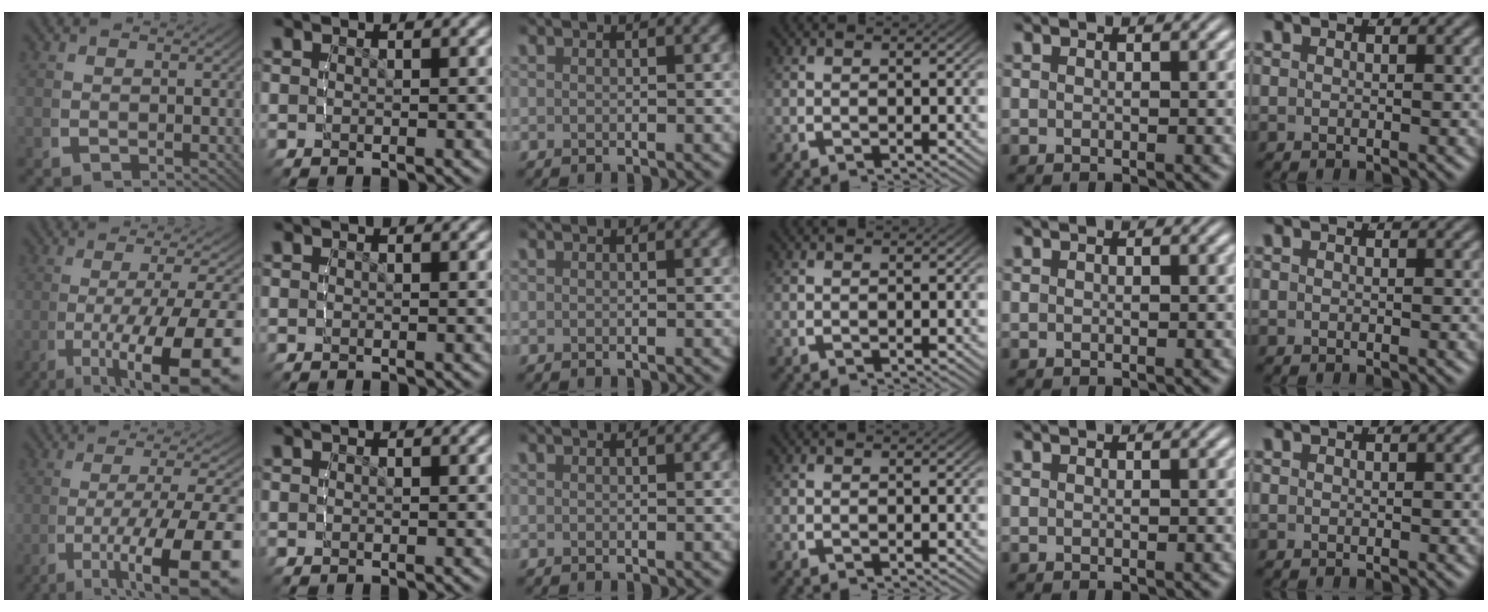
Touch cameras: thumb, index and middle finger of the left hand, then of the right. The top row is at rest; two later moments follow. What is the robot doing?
{"motion": "lift_and_place", "object": "bottle"}